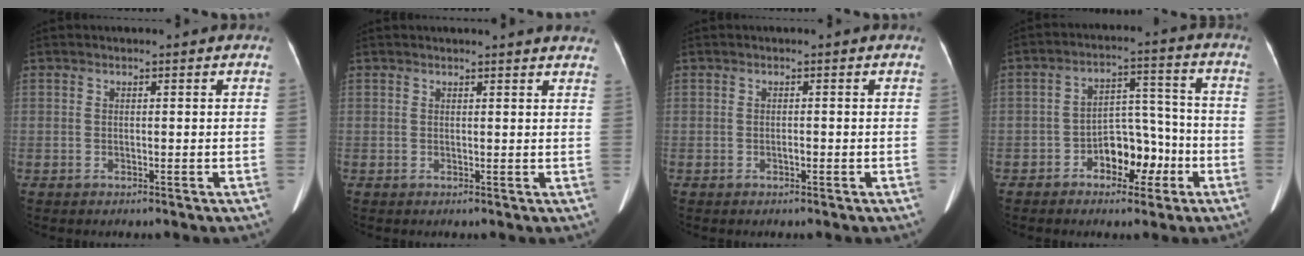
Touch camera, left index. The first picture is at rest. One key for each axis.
{"total": 8.5, "fx": 8.2, "fy": 1.0, "fz": 2.0, "tx": -0.007, "ty": -0.007, "tz": 0.066}
{"total": 0.6, "fx": -0.3, "fy": 0.2, "fz": 0.4, "tx": -0.008, "ty": 0.001, "tz": -0.003}
{"total": 7.9, "fx": -3.6, "fy": 4.5, "fz": 5.4, "tx": -0.086, "ty": 0.033, "tz": -0.054}